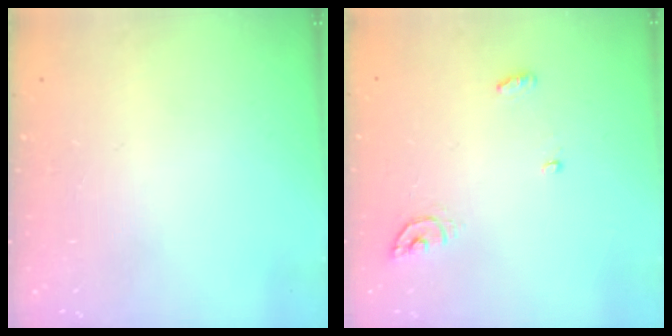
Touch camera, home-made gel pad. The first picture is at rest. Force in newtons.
{"total": 4.8, "press": 4.8, "slide": 0.4}